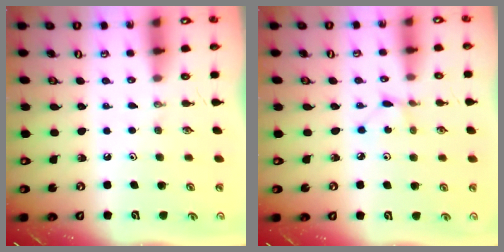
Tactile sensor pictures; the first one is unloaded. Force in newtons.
{"total": 0.9, "press": 0.9, "slide": 0.1}